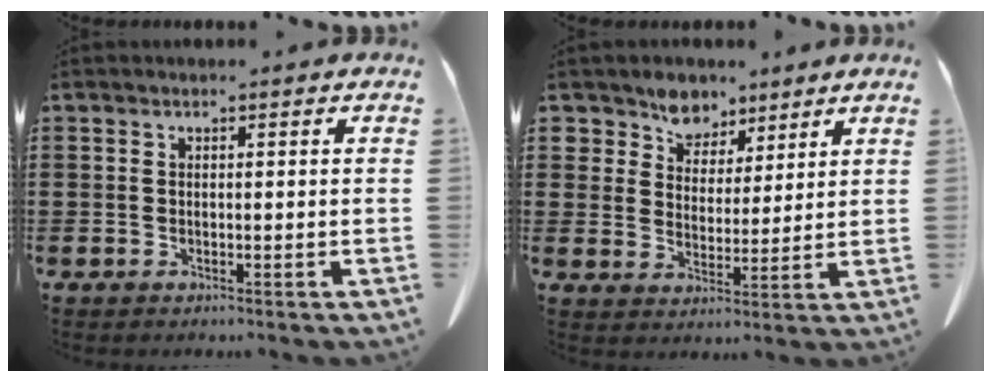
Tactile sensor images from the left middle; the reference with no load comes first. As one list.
[{"total": 6.1, "force": [5.0, 3.4, 0.3], "torque": [-0.042, -0.020, 0.093]}]